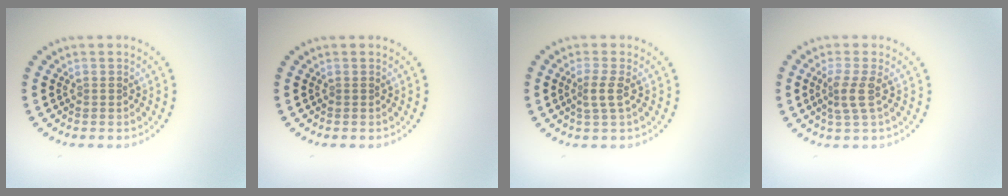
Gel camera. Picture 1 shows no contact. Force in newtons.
{"total": 0.0}
{"total": 1.7, "press": 1.2, "slide": 1.1}
{"total": 2.4, "press": 1.8, "slide": 1.6}